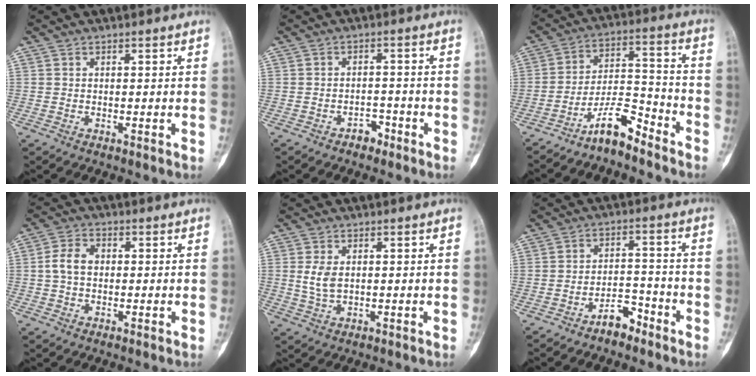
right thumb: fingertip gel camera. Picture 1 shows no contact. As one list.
[{"total": 2.8, "force": [-2.0, 1.7, 1.0], "torque": [-0.006, 0.018, -0.030]}, {"total": 9.0, "force": [-7.2, 2.4, 4.8], "torque": [-0.084, 0.076, -0.134]}, {"total": 5.1, "force": [0.3, 3.6, 3.5], "torque": [-0.068, 0.014, -0.001]}, {"total": 4.0, "force": [0.6, 2.3, 3.1], "torque": [-0.065, -0.004, 0.016]}, {"total": 5.1, "force": [-3.9, 2.4, 2.3], "torque": [-0.022, 0.041, -0.066]}]